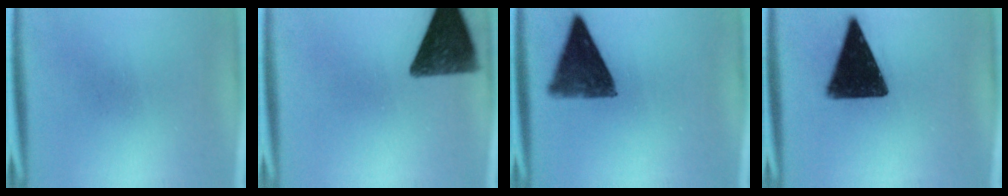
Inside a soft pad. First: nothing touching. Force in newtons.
{"total": 12.0}
{"total": 10.3}
{"total": 15.9}